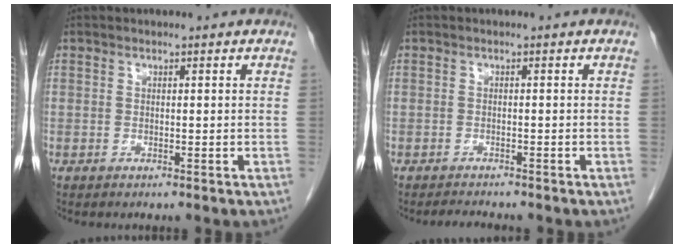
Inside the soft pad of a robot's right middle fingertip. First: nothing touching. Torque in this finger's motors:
{"motor_torque": [0.13, -0.04, -0.02, -0.01]}